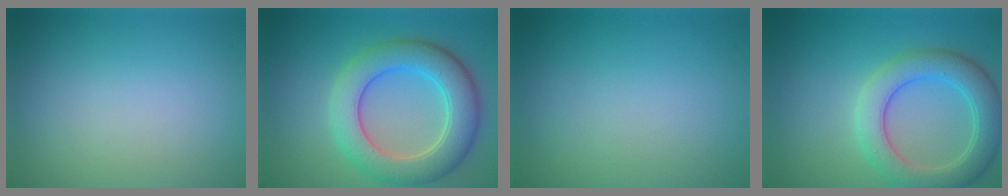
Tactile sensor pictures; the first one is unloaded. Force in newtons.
{"total": 7.2, "press": 7.2, "slide": 0.3}
{"total": 0.0}
{"total": 5.5, "press": 5.5, "slide": 0.1}